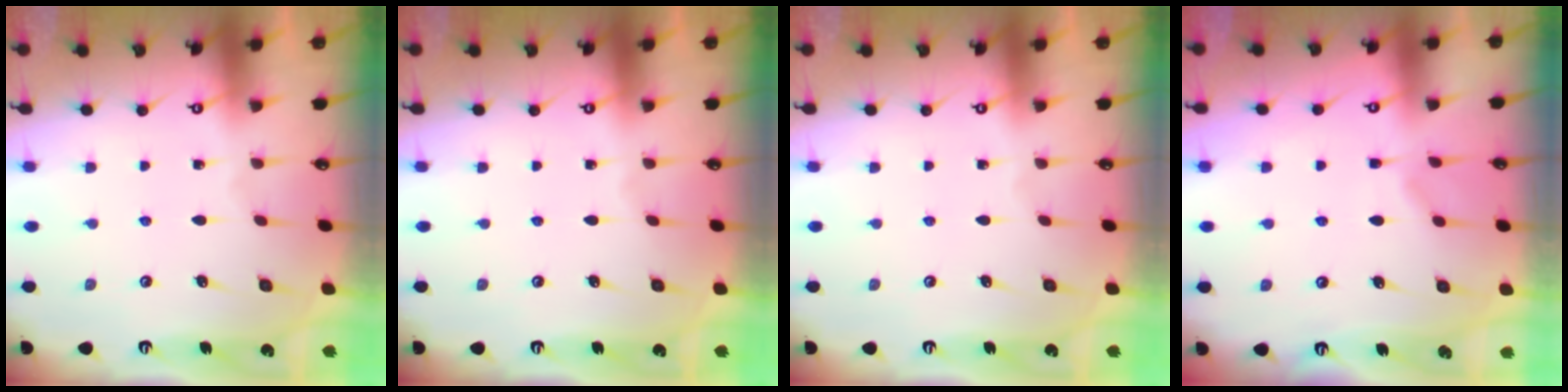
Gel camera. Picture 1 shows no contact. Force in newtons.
{"total": 0.0}
{"total": 0.0}
{"total": 3.4, "press": 3.4, "slide": 0.4}